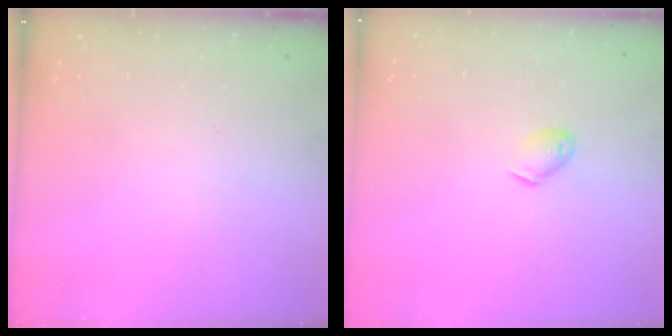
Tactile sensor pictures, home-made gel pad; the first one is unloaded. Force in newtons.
{"total": 5.0, "press": 4.9, "slide": 0.9}